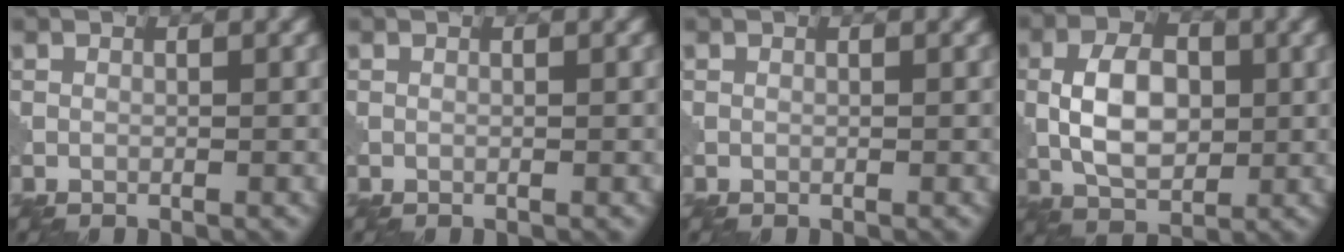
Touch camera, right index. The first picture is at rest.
{"total": 0.0}
{"total": 0.0}
{"total": 6.0, "force": [-0.1, 3.6, 4.8], "torque": [-0.089, 0.003, -0.004]}